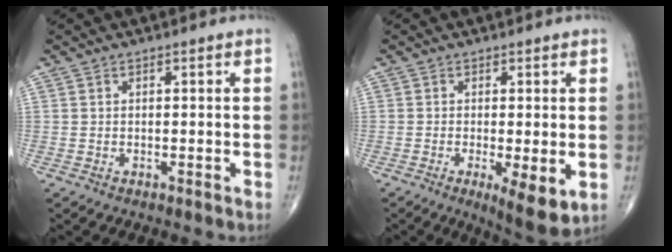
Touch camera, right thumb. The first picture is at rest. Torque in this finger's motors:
{"motor_torque": [-0.14, 0.36, -0.09, -0.21, 0.00]}